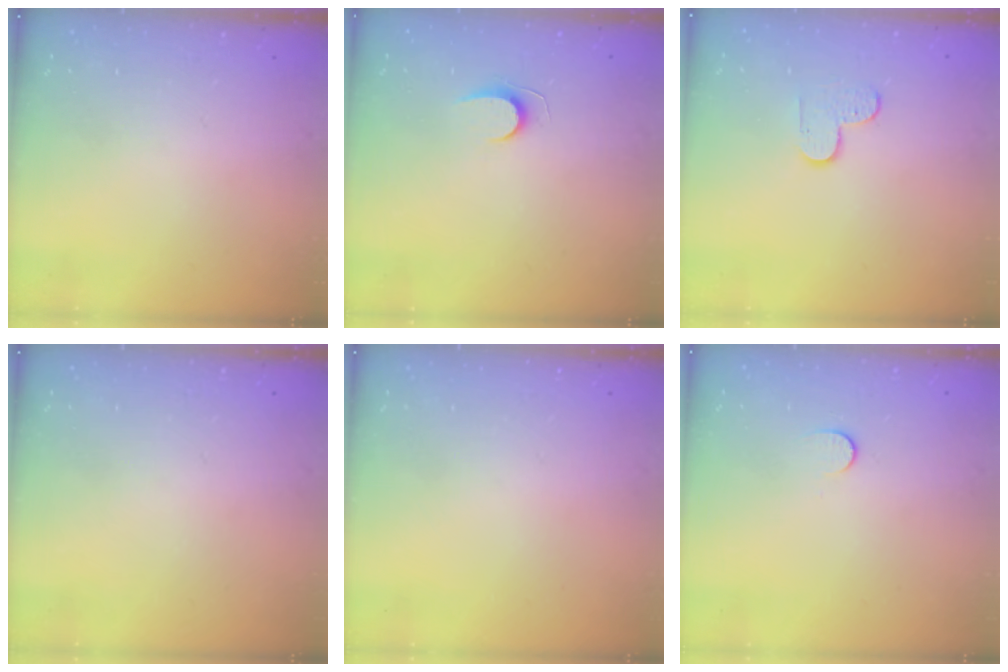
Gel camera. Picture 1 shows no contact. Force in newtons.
{"total": 5.6, "press": 5.6, "slide": 0.5}
{"total": 3.7, "press": 3.7, "slide": 0.4}
{"total": 0.0}
{"total": 0.0}
{"total": 5.2, "press": 5.2, "slide": 0.5}